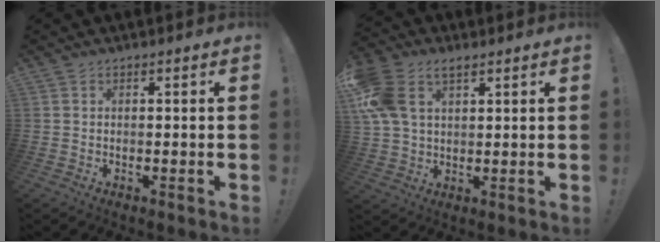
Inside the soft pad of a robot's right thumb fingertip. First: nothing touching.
{"total": 10.9, "force": [5.1, 6.8, 6.7], "torque": [-0.133, -0.009, 0.102]}